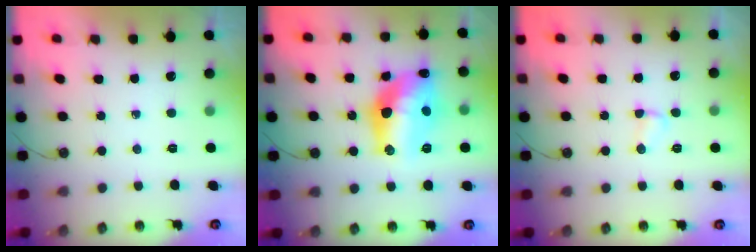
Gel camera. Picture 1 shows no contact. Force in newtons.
{"total": 18.3, "press": 17.9, "slide": 3.5}
{"total": 2.4, "press": 2.4, "slide": 0.3}